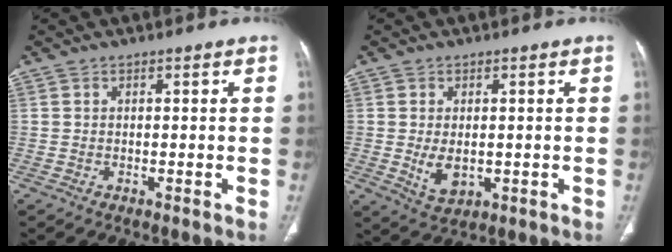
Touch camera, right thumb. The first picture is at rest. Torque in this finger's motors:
{"motor_torque": [-0.28, 0.33, 0.30, 0.43, 0.20]}